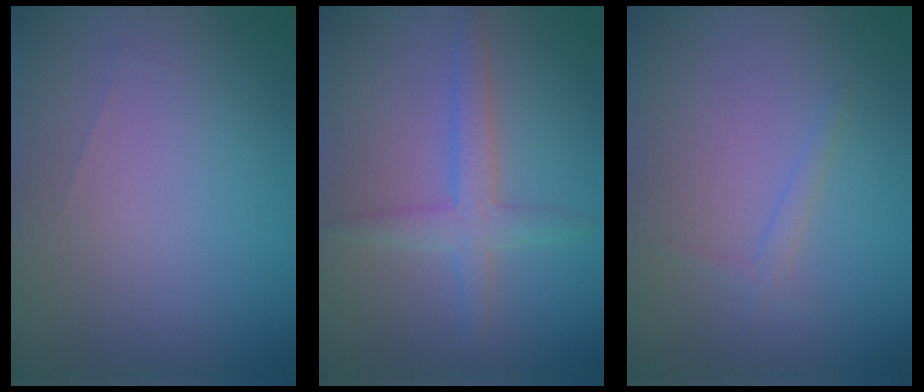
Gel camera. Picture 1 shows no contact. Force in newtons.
{"total": 2.7, "press": 2.7, "slide": 0.2}
{"total": 1.0, "press": 1.0, "slide": 0.1}